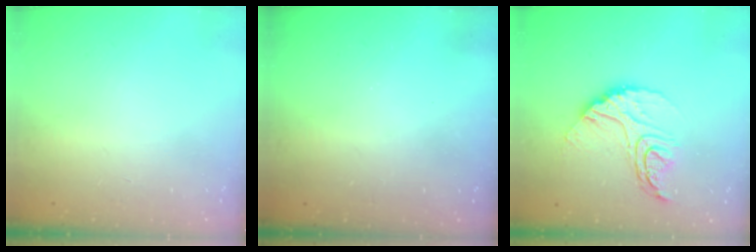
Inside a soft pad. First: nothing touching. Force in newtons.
{"total": 3.3, "press": 3.3, "slide": 0.1}
{"total": 14.5, "press": 14.5, "slide": 1.0}